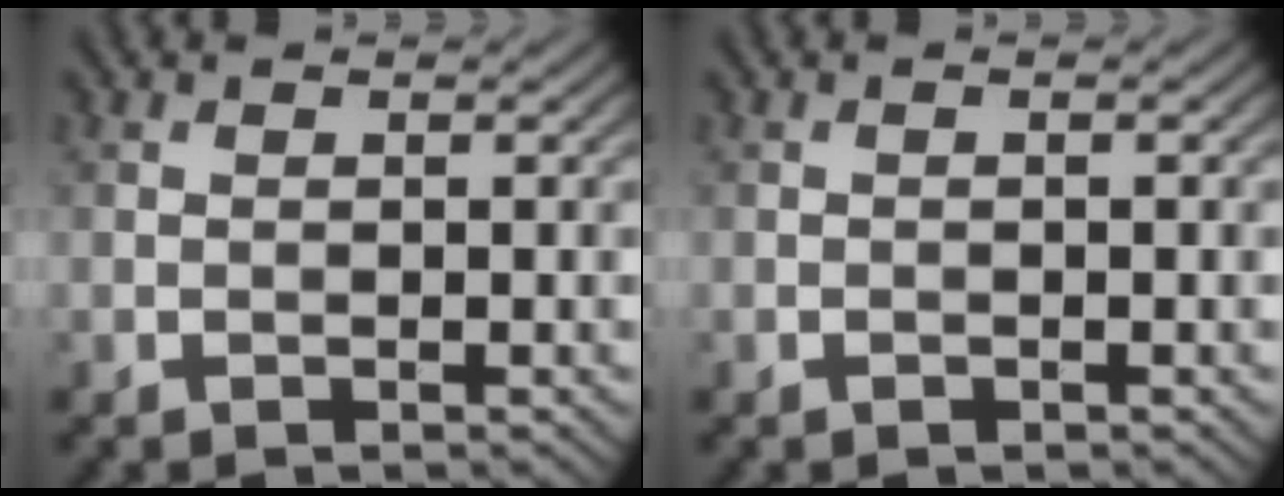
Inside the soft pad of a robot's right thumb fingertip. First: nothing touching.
{"total": 0.6, "force": [-0.2, 0.0, 0.5], "torque": [-0.010, 0.001, -0.004]}